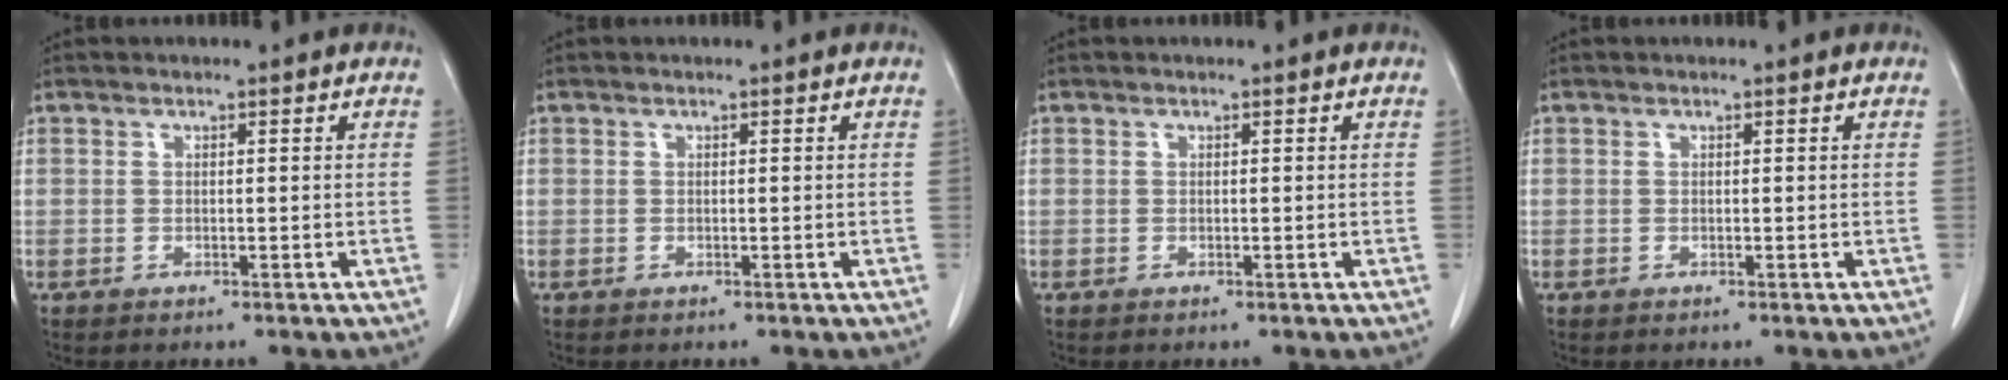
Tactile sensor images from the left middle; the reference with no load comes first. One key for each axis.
{"total": 0.0}
{"total": 0.0}
{"total": 0.0}